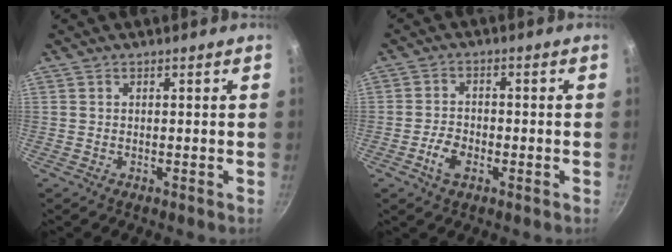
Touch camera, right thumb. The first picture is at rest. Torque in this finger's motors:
{"motor_torque": [0.37, 0.73, 0.61, -0.57, -0.02]}